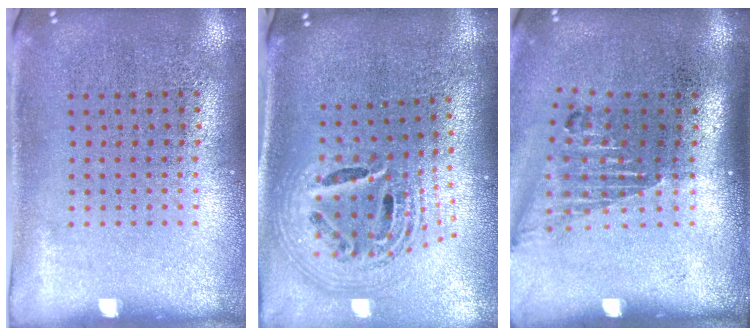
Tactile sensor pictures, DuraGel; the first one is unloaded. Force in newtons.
{"total": 2.7, "press": 1.8, "slide": 1.9}
{"total": 1.6, "press": 1.2, "slide": 1.0}